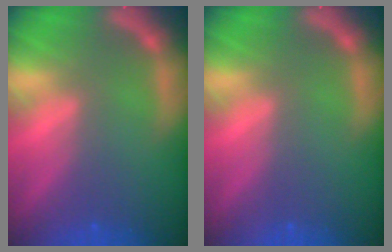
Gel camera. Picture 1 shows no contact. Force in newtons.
{"total": 0.0}